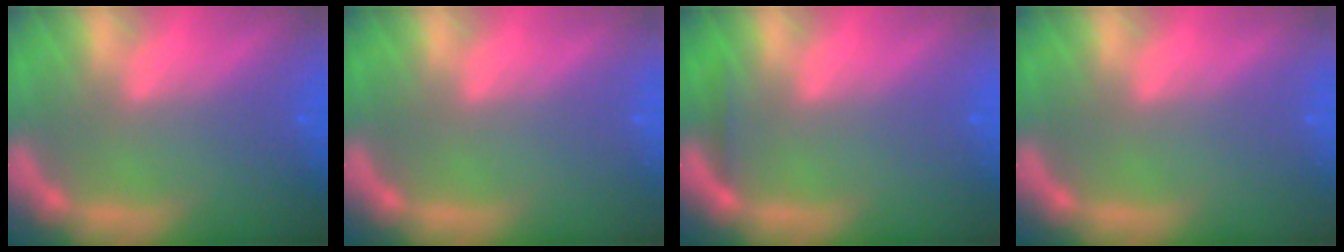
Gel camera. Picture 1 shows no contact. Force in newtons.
{"total": 0.0}
{"total": 0.9}
{"total": 0.0}